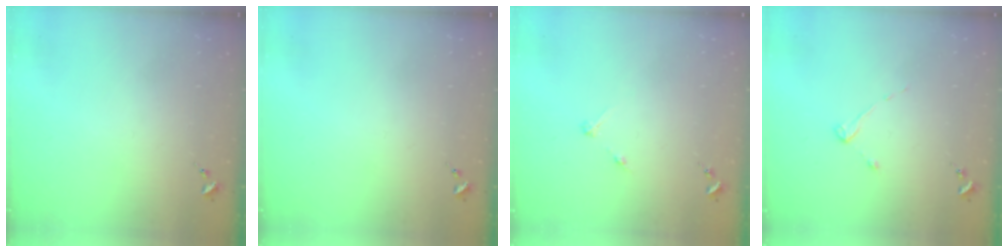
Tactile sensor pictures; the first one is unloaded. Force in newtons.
{"total": 0.0}
{"total": 2.7, "press": 2.7, "slide": 0.3}
{"total": 2.6, "press": 2.5, "slide": 0.4}